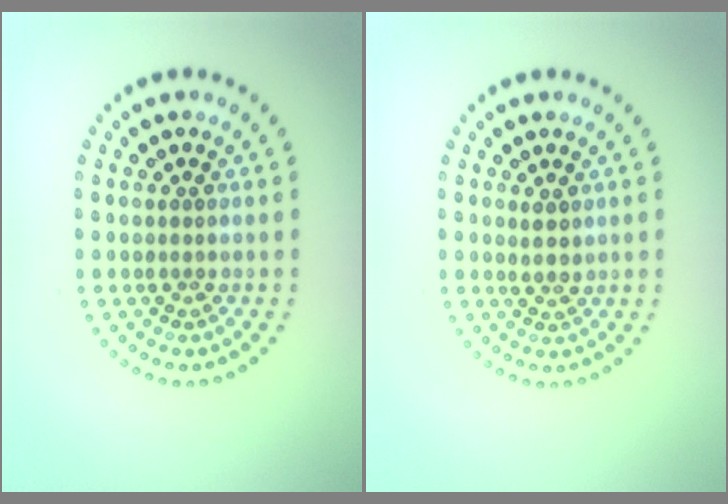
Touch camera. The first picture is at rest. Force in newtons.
{"total": 1.3, "press": 1.1, "slide": 0.7}